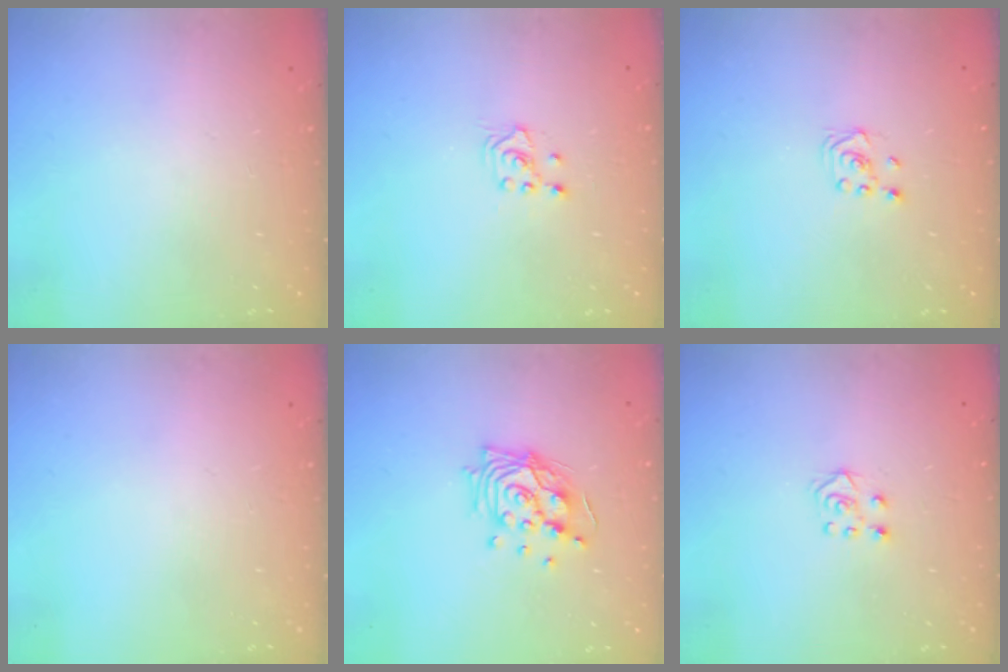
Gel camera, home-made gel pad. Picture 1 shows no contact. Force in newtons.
{"total": 2.5, "press": 2.4, "slide": 0.9}
{"total": 2.3, "press": 2.2, "slide": 0.7}
{"total": 0.0}
{"total": 14.4, "press": 13.6, "slide": 4.7}
{"total": 5.2, "press": 5.2, "slide": 0.4}